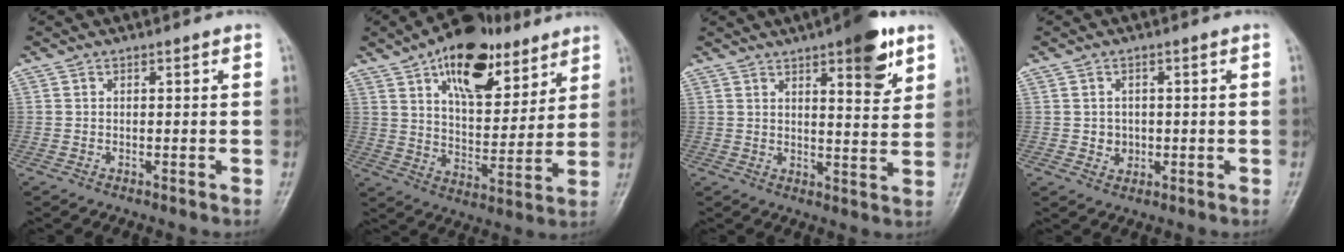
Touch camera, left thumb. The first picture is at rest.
{"total": 19.0, "force": [10.8, 9.6, 12.4], "torque": [-0.140, -0.041, 0.172]}
{"total": 10.2, "force": [5.7, 3.0, 7.9], "torque": [-0.084, -0.026, 0.073]}
{"total": 2.9, "force": [-0.3, 2.7, 1.0], "torque": [0.002, 0.005, -0.001]}